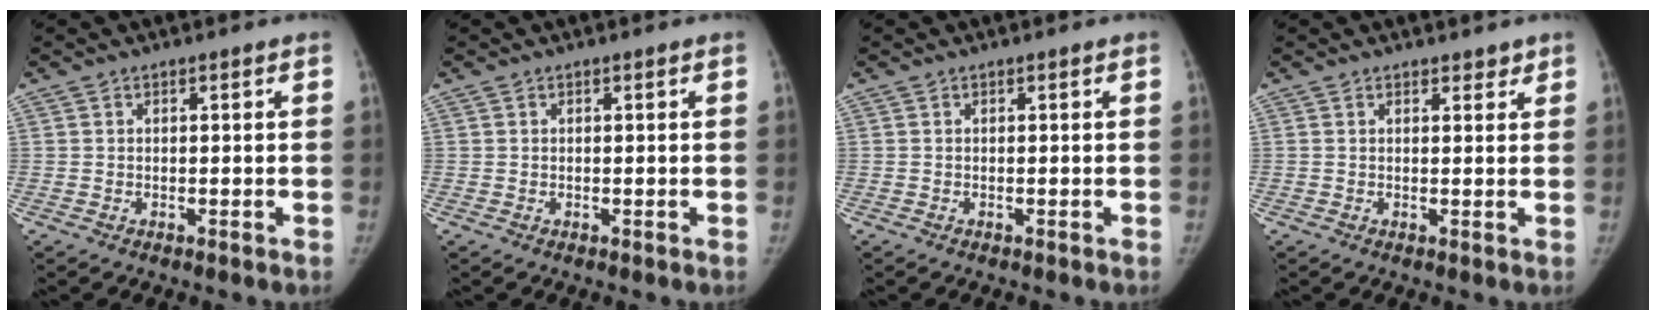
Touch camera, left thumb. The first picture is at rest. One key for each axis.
{"total": 0.0}
{"total": 0.0}
{"total": 1.8, "fx": 1.5, "fy": 0.9, "fz": 0.5, "tx": 0.008, "ty": -0.008, "tz": 0.016}